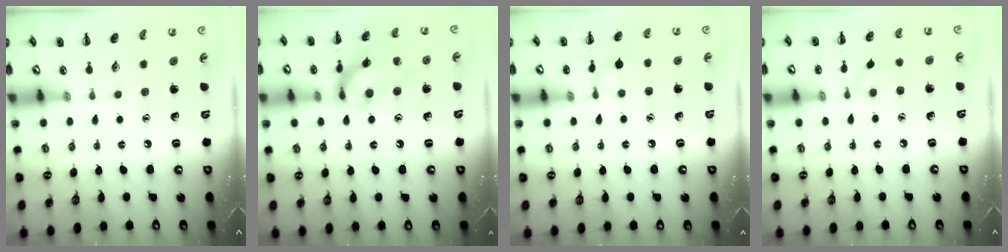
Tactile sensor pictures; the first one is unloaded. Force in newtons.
{"total": 15.1, "press": 14.9, "slide": 1.8}
{"total": 6.2, "press": 5.9, "slide": 1.9}
{"total": 3.2, "press": 3.0, "slide": 1.2}